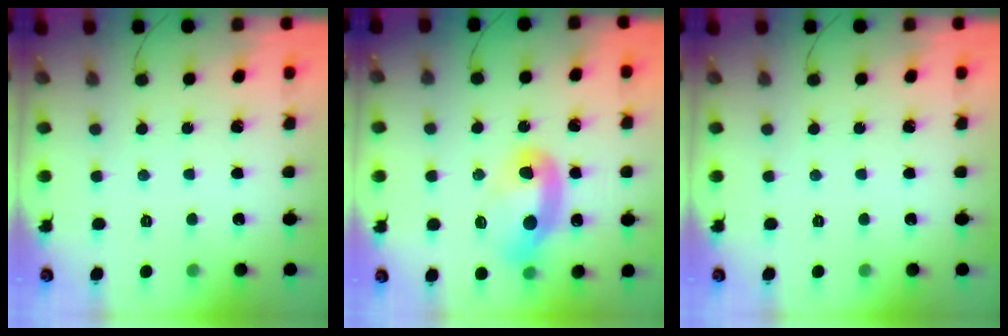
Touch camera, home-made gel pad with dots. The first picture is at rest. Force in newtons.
{"total": 11.8, "press": 11.8, "slide": 0.9}
{"total": 0.0}